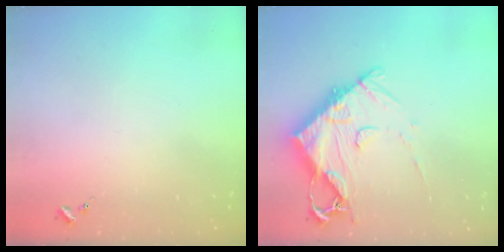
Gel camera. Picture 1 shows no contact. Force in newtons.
{"total": 14.6, "press": 14.6, "slide": 1.5}